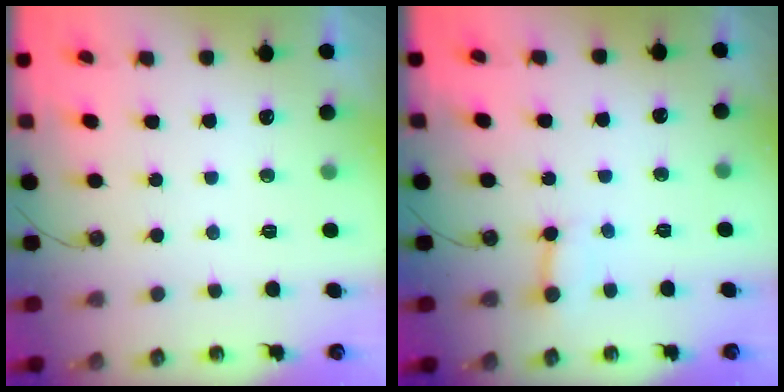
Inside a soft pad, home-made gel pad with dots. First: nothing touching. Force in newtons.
{"total": 3.1, "press": 3.1, "slide": 0.2}